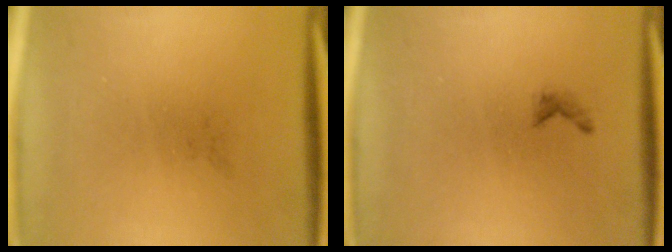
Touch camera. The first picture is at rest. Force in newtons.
{"total": 0.6}